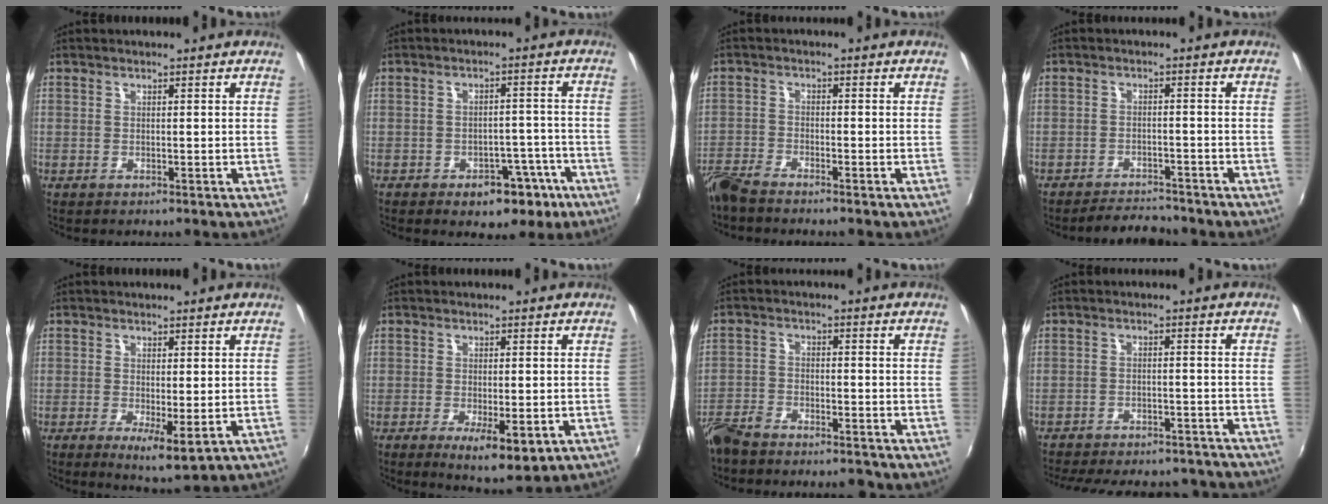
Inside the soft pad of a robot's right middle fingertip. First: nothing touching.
{"total": 7.5, "force": [-4.5, 4.6, 3.8], "torque": [-0.061, 0.021, -0.040]}
{"total": 5.0, "force": [-4.6, 0.8, 1.8], "torque": [-0.051, -0.012, -0.095]}
{"total": 5.1, "force": [-4.9, 0.9, 0.6], "torque": [-0.030, 0.006, -0.075]}
{"total": 4.9, "force": [-1.0, 1.3, 4.6], "torque": [-0.076, -0.016, -0.009]}
{"total": 7.3, "force": [-2.9, 2.3, 6.3], "torque": [-0.106, -0.019, -0.038]}
{"total": 8.5, "force": [-7.5, 2.7, 3.1], "torque": [-0.091, -0.007, -0.135]}
{"total": 21.0, "force": [-18.4, 6.6, 7.8], "torque": [-0.167, 0.006, -0.230]}